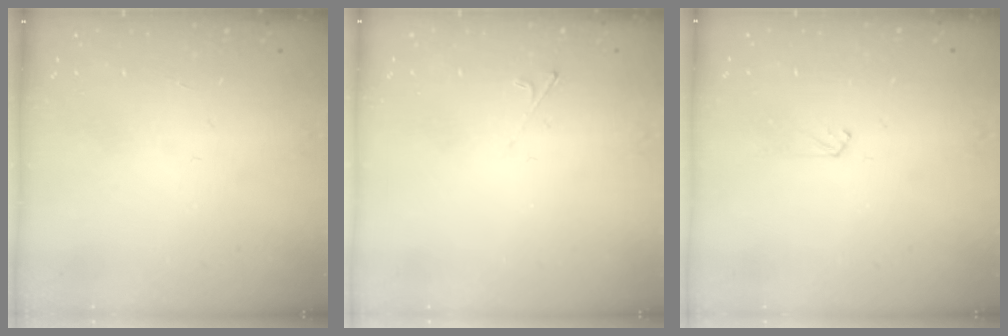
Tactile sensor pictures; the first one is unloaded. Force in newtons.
{"total": 1.9, "press": 1.9, "slide": 0.4}
{"total": 2.5, "press": 2.5, "slide": 0.3}